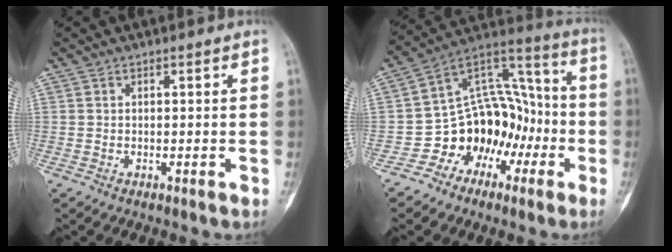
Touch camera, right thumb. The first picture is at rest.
{"total": 15.4, "force": [-6.2, 11.7, 7.8], "torque": [-0.062, 0.103, -0.108]}